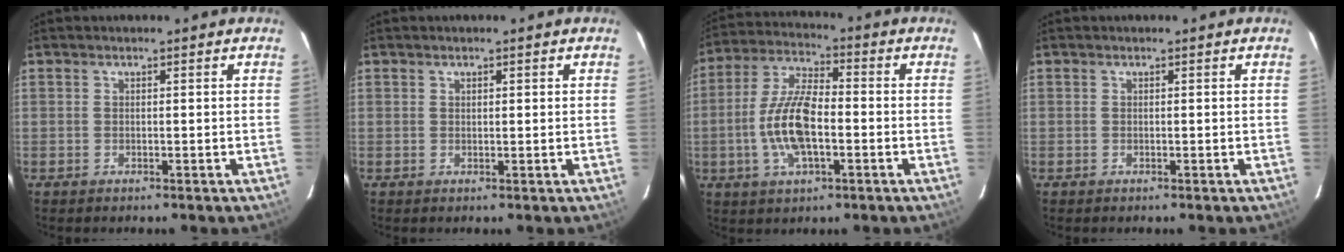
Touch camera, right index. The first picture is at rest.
{"total": 0.8, "force": [0.5, 0.4, 0.5], "torque": [-0.006, 0.003, 0.008]}
{"total": 12.1, "force": [-2.7, 4.8, 10.8], "torque": [-0.224, 0.004, -0.053]}
{"total": 0.0}